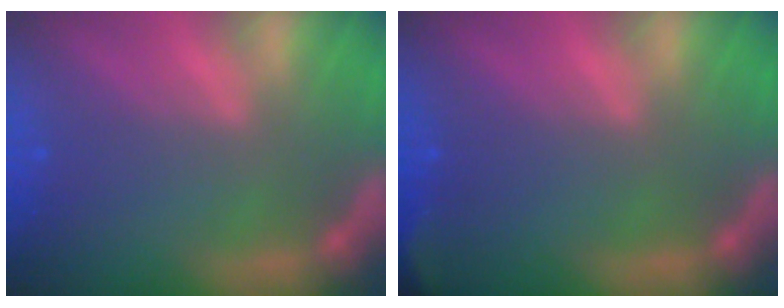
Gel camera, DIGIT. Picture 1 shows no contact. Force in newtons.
{"total": 2.4}